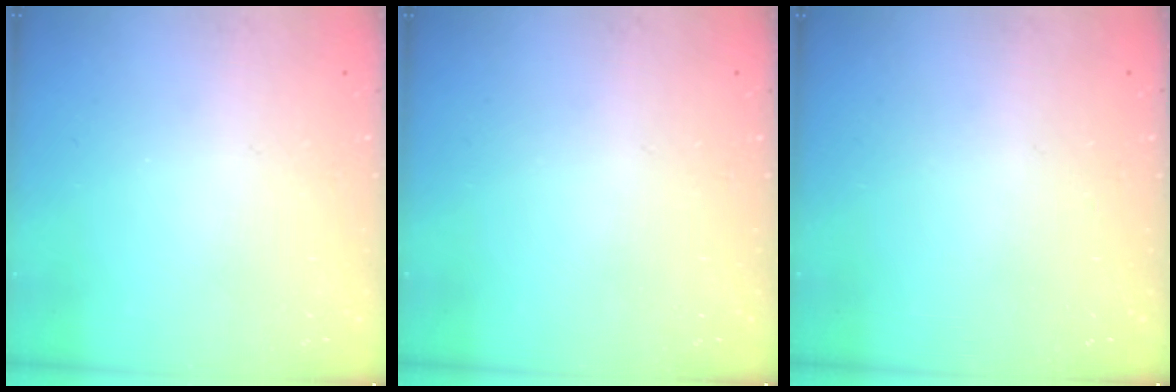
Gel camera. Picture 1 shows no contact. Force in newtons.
{"total": 0.0}
{"total": 0.0}